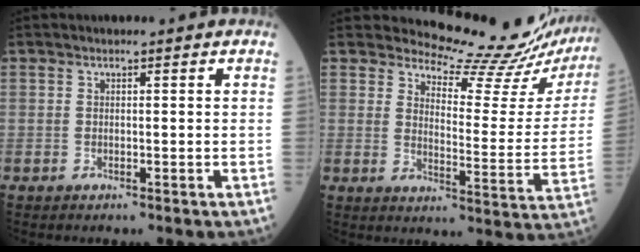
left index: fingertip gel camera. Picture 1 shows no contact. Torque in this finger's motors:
{"motor_torque": [0.77, -1.37, 0.17, -0.02]}